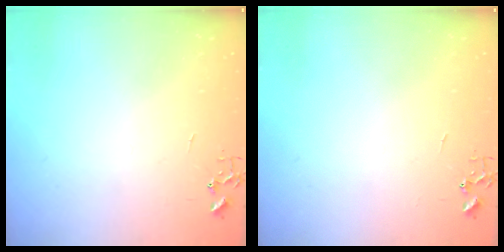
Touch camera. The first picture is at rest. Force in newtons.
{"total": 0.0}